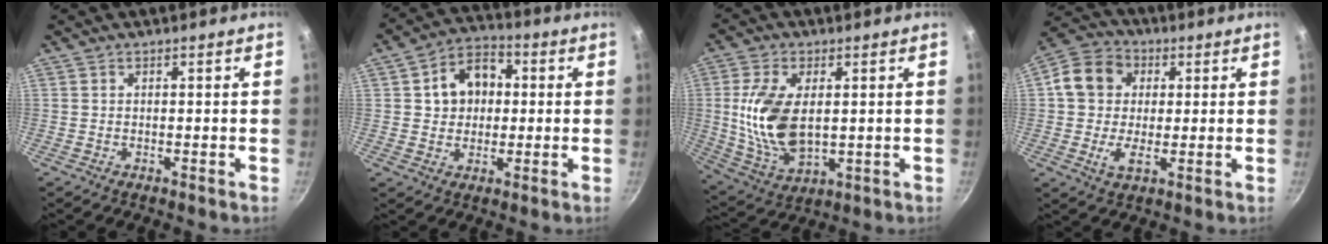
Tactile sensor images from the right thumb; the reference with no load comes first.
{"total": 10.2, "force": [1.5, 8.1, 6.0], "torque": [-0.055, 0.016, 0.014]}
{"total": 14.6, "force": [1.4, 8.3, 12.0], "torque": [-0.224, -0.013, 0.036]}
{"total": 11.3, "force": [1.8, 9.1, 6.5], "torque": [-0.097, 0.011, 0.014]}